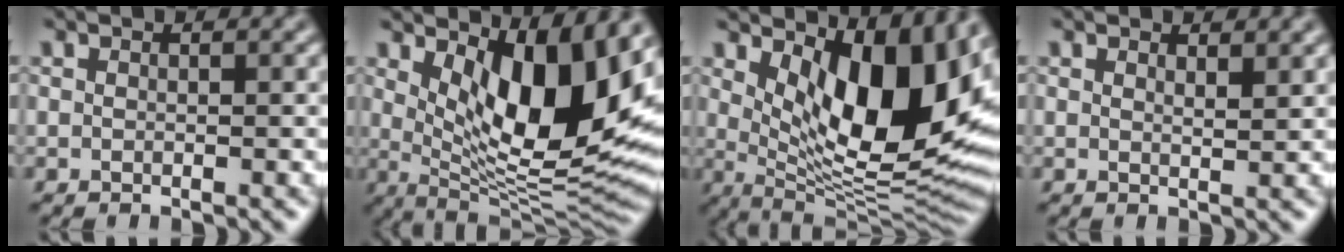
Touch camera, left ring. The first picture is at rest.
{"total": 12.2, "force": [3.6, 4.7, 10.7], "torque": [-0.150, -0.013, 0.063]}
{"total": 12.4, "force": [3.3, 5.2, 10.7], "torque": [-0.150, -0.015, 0.061]}
{"total": 1.2, "force": [1.0, 0.2, 0.7], "torque": [-0.009, -0.001, 0.017]}